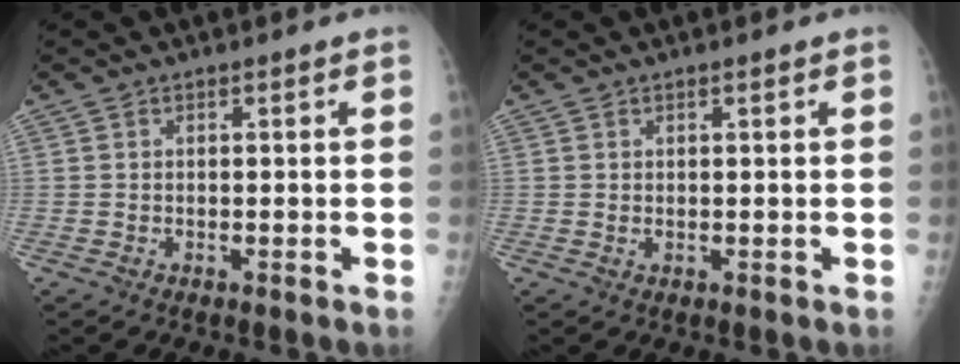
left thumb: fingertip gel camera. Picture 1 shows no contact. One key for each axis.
{"total": 1.0, "fx": 0.5, "fy": 0.4, "fz": 0.9, "tx": -0.015, "ty": 0.000, "tz": 0.011}